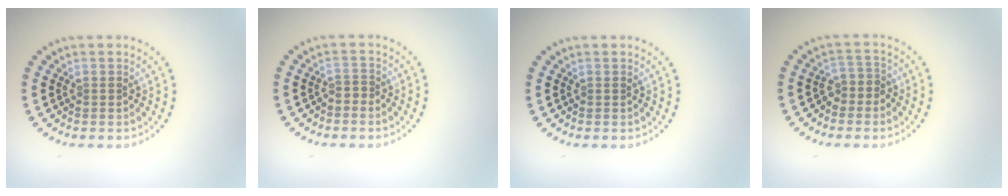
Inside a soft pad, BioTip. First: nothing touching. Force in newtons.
{"total": 0.6, "press": 0.3, "slide": 0.5}
{"total": 0.0}
{"total": 1.8, "press": 1.4, "slide": 1.1}